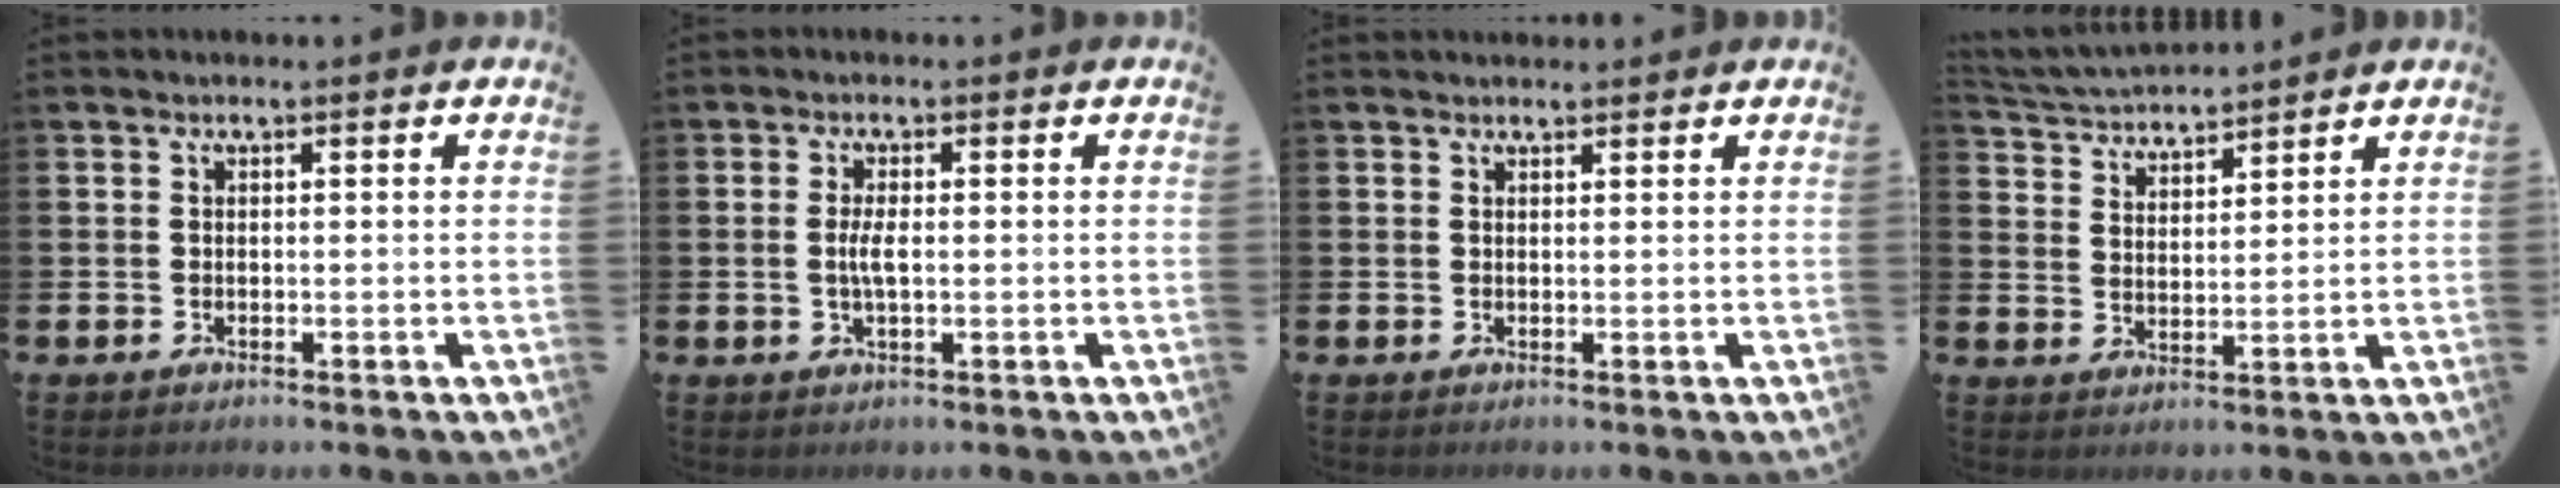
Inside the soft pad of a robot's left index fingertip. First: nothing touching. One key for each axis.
{"total": 2.6, "fx": 0.0, "fy": 0.8, "fz": 2.5, "tx": -0.040, "ty": -0.001, "tz": -0.003}
{"total": 0.8, "fx": 0.8, "fy": 0.2, "fz": 0.1, "tx": 0.013, "ty": -0.004, "tz": 0.012}
{"total": 4.3, "fx": 4.2, "fy": 0.7, "fz": 0.0, "tx": -0.017, "ty": -0.028, "tz": 0.074}